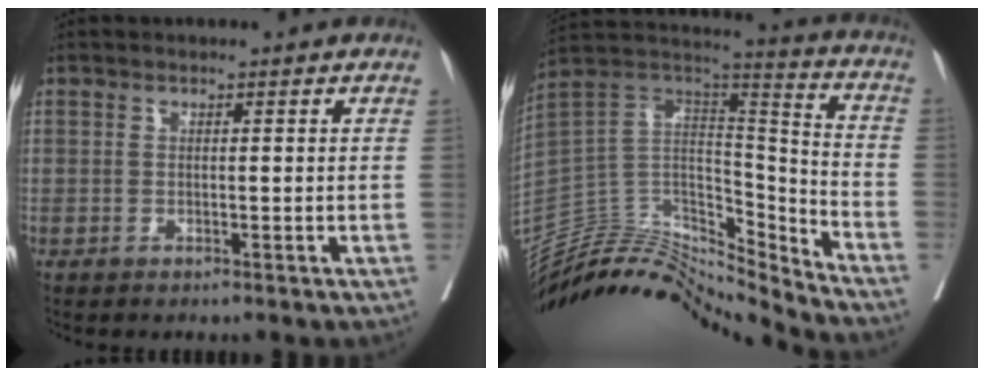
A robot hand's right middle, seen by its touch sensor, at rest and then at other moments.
{"total": 21.1, "force": [-20.6, 2.8, 3.7], "torque": [-0.060, 0.058, -0.348]}